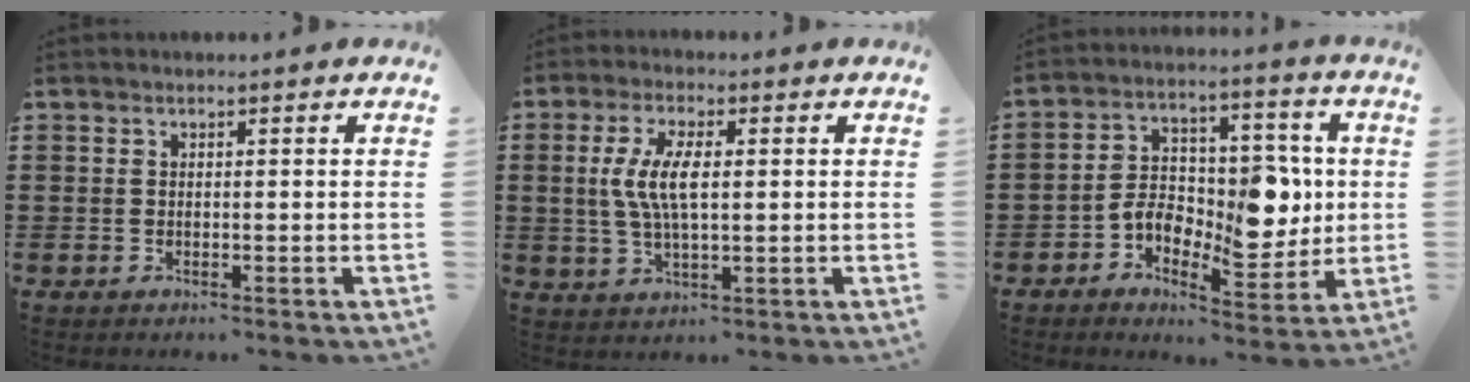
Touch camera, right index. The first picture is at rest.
{"total": 6.8, "force": [0.7, 2.4, 6.4], "torque": [-0.145, 0.001, 0.004]}
{"total": 10.3, "force": [-1.0, 6.8, 7.6], "torque": [-0.120, 0.009, -0.018]}